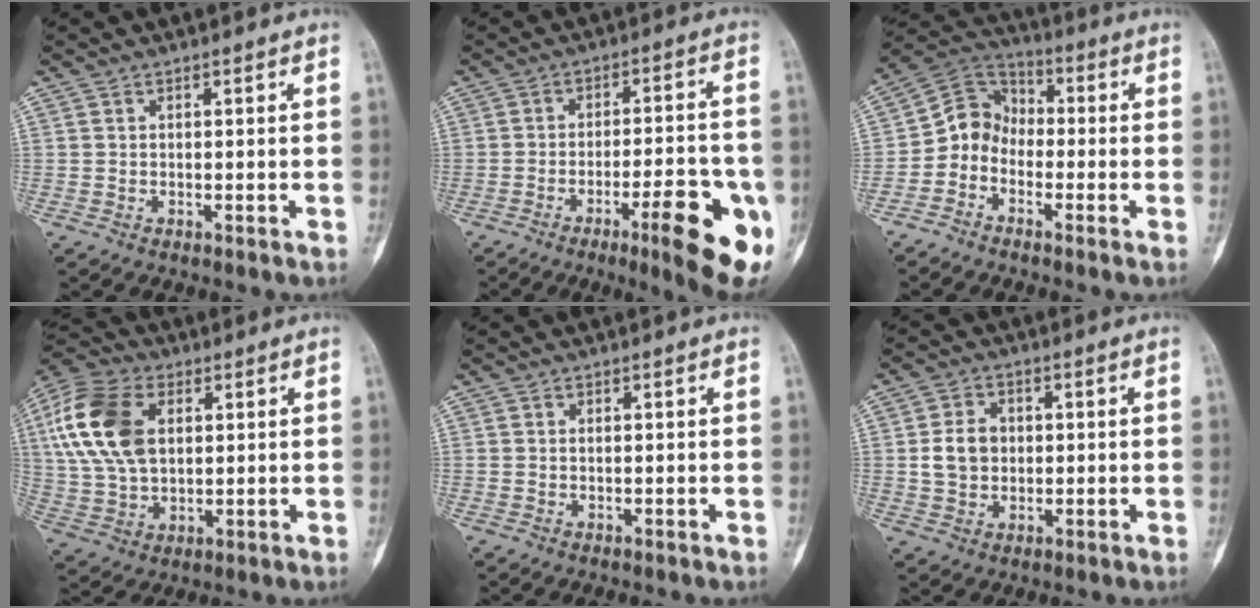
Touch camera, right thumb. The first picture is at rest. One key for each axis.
{"total": 15.4, "fx": -6.2, "fy": 3.5, "fz": 13.6, "tx": -0.166, "ty": 0.014, "tz": -0.080}
{"total": 7.7, "fx": -2.9, "fy": 6.5, "fz": 3.0, "tx": -0.034, "ty": 0.054, "tz": -0.073}
{"total": 16.8, "fx": 4.0, "fy": 10.6, "fz": 12.4, "tx": -0.256, "ty": 0.008, "tz": 0.074}
{"total": 0.0}
{"total": 6.1, "fx": 0.3, "fy": 4.9, "fz": 3.7, "tx": -0.053, "ty": 0.006, "tz": 0.006}